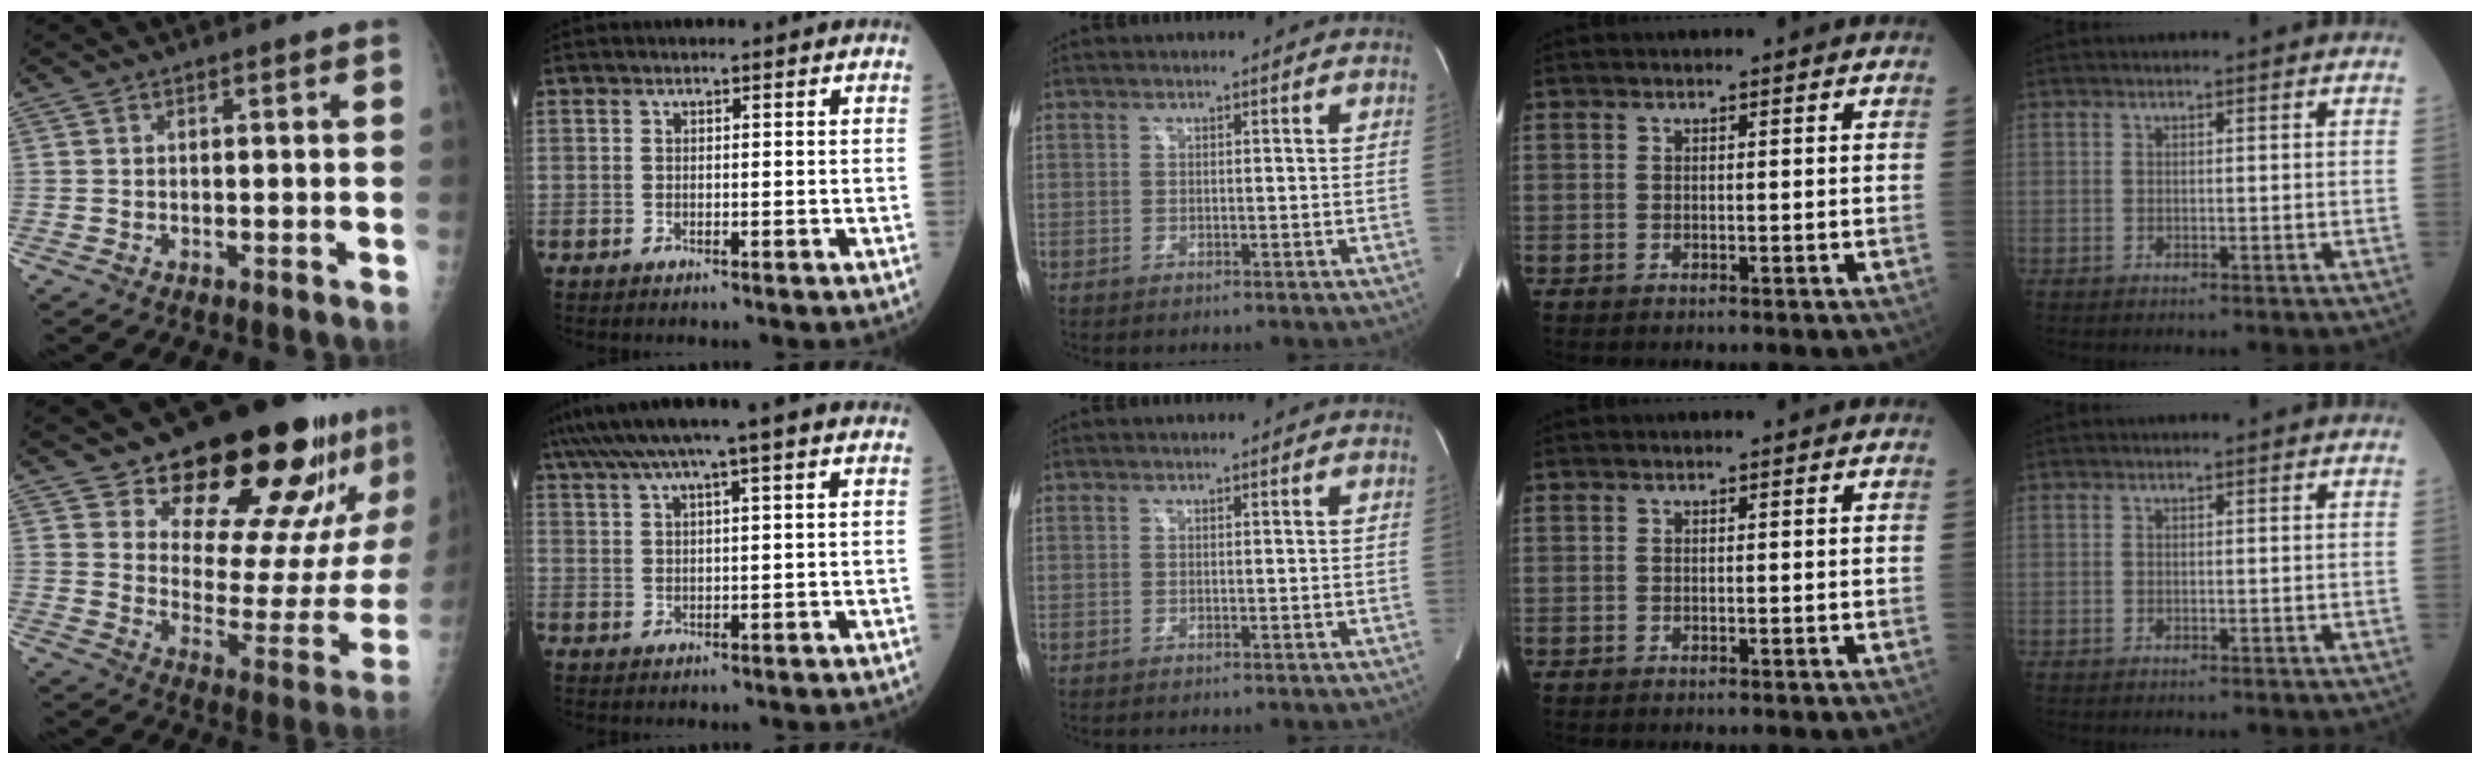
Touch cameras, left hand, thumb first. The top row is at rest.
{"thumb": {"total": 24.0, "force": [18.0, 9.0, 13.2], "torque": [-0.136, -0.110, 0.249]}, "index": {"total": 11.2, "force": [7.9, 0.7, 8.0], "torque": [-0.141, 0.048, 0.122]}}